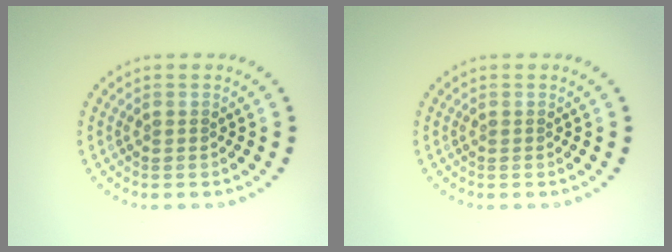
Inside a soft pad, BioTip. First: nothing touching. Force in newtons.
{"total": 0.0}